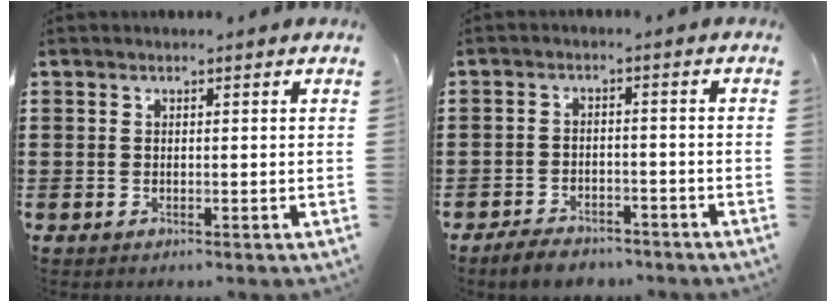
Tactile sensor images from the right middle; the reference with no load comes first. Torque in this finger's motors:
{"motor_torque": [0.04, 0.00, 0.22, 0.07]}